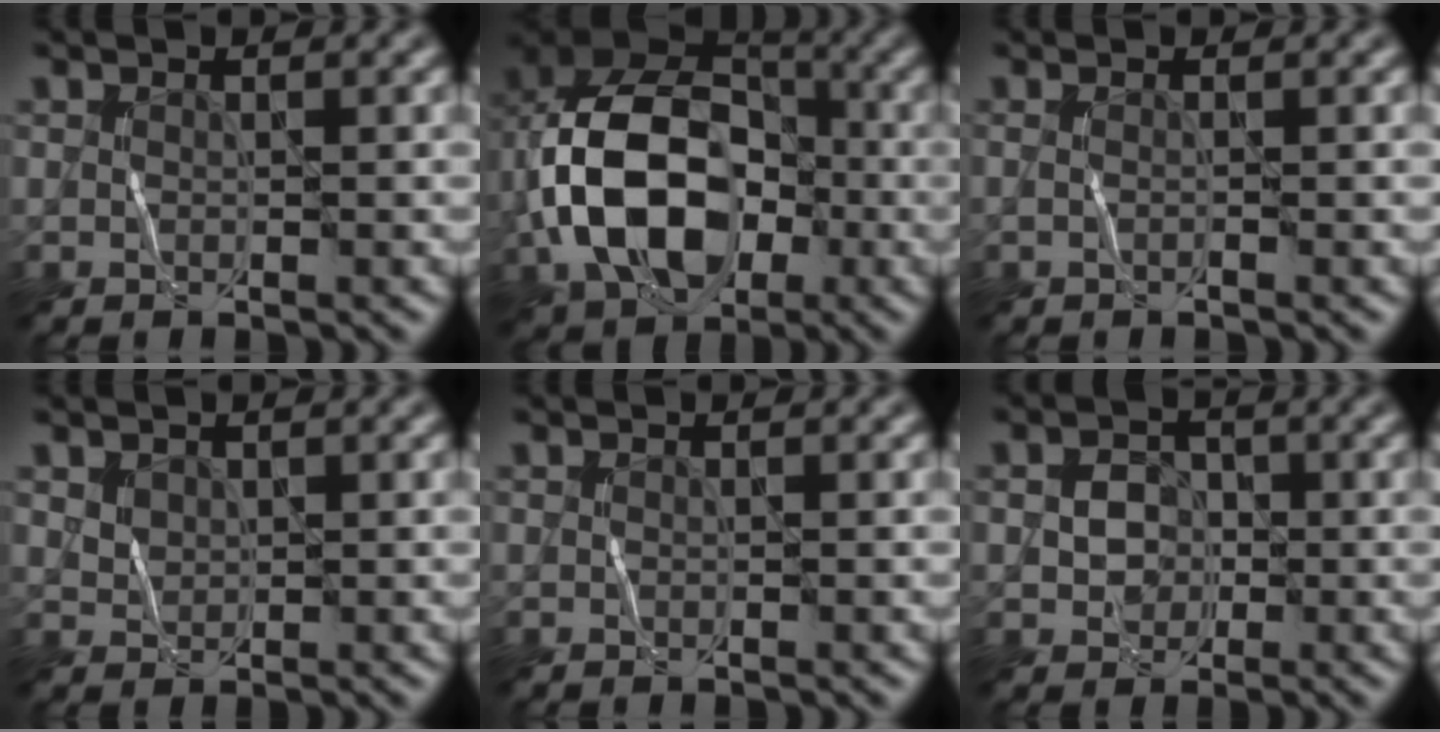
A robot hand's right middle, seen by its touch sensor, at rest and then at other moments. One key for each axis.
{"total": 13.3, "fx": -2.6, "fy": 9.1, "fz": 9.4, "tx": -0.193, "ty": 0.001, "tz": -0.057}
{"total": 0.6, "fx": -0.1, "fy": 0.2, "fz": 0.6, "tx": -0.008, "ty": -0.006, "tz": -0.010}
{"total": 1.1, "fx": 0.7, "fy": 0.9, "fz": 0.3, "tx": -0.008, "ty": -0.001, "tz": 0.019}
{"total": 0.0}
{"total": 2.5, "fx": -0.2, "fy": 2.2, "fz": 1.2, "tx": -0.019, "ty": 0.003, "tz": -0.006}